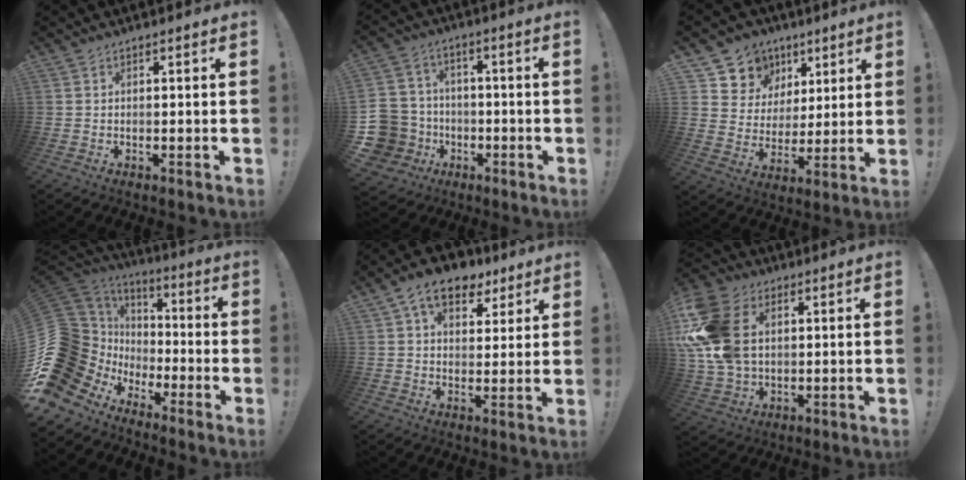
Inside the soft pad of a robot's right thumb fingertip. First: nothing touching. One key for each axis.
{"total": 13.4, "fx": -3.2, "fy": 12.2, "fz": 4.6, "tx": -0.104, "ty": 0.023, "tz": -0.041}
{"total": 10.3, "fx": 5.5, "fy": 8.6, "fz": 1.5, "tx": -0.031, "ty": -0.041, "tz": 0.117}
{"total": 20.0, "fx": -3.2, "fy": 15.9, "fz": 11.6, "tx": -0.226, "ty": -0.005, "tz": -0.002}
{"total": 11.7, "fx": 6.4, "fy": 7.3, "fz": 6.5, "tx": -0.088, "ty": -0.027, "tz": 0.118}
{"total": 20.1, "fx": 3.9, "fy": 14.4, "fz": 13.5, "tx": -0.264, "ty": -0.008, "tz": 0.079}